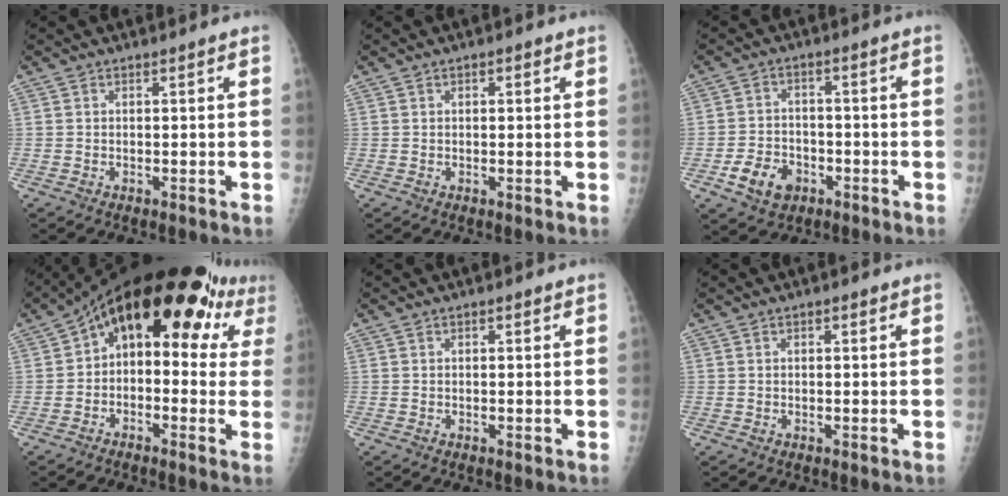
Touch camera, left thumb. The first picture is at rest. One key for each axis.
{"total": 1.5, "fx": 0.7, "fy": 0.8, "fz": 1.0, "tx": -0.008, "ty": 0.000, "tz": 0.008}
{"total": 7.6, "fx": -3.4, "fy": 5.6, "fz": 3.8, "tx": -0.050, "ty": 0.018, "tz": -0.056}
{"total": 18.2, "fx": 5.3, "fy": 9.9, "fz": 14.4, "tx": -0.148, "ty": 0.041, "tz": 0.055}
{"total": 0.9, "fx": 0.4, "fy": 0.5, "fz": 0.6, "tx": -0.005, "ty": 0.001, "tz": 0.004}
{"total": 1.2, "fx": 0.6, "fy": 0.7, "fz": 0.9, "tx": -0.007, "ty": 0.000, "tz": 0.006}